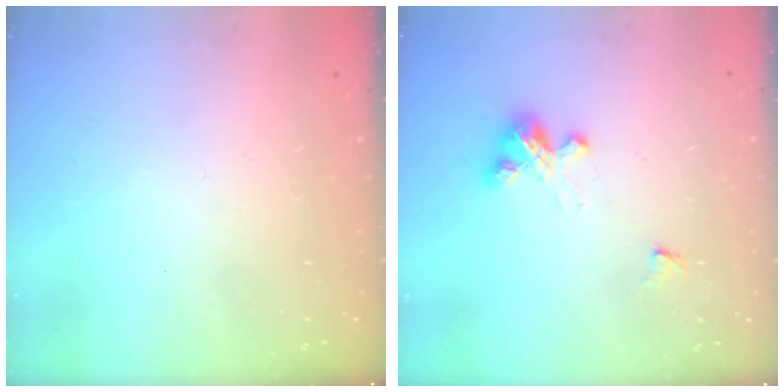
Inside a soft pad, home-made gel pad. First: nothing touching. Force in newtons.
{"total": 5.8, "press": 5.7, "slide": 0.6}